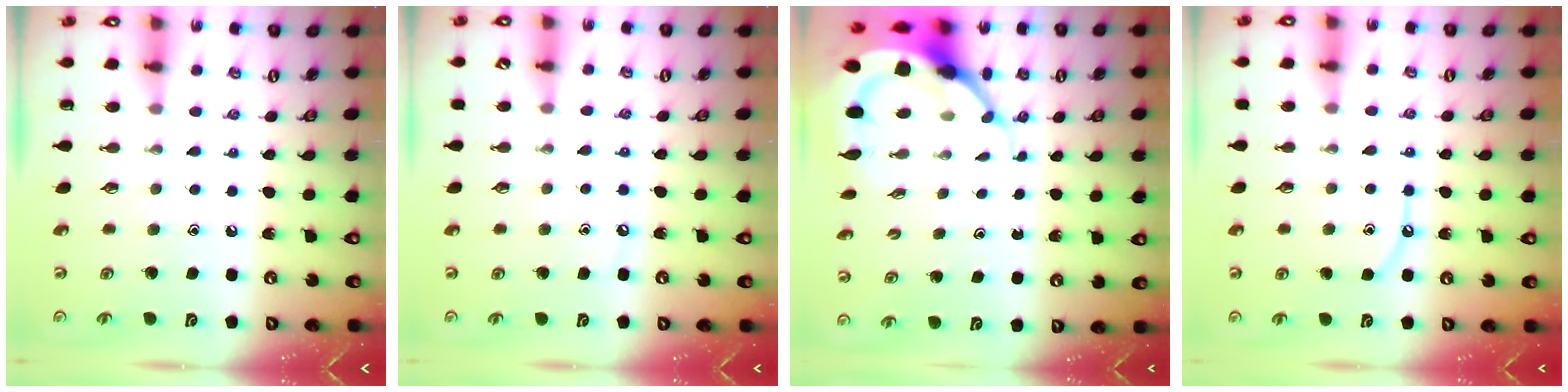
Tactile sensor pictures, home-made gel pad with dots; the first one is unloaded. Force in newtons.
{"total": 2.6, "press": 2.6, "slide": 0.4}
{"total": 8.0, "press": 7.9, "slide": 1.1}
{"total": 6.0, "press": 5.9, "slide": 0.7}